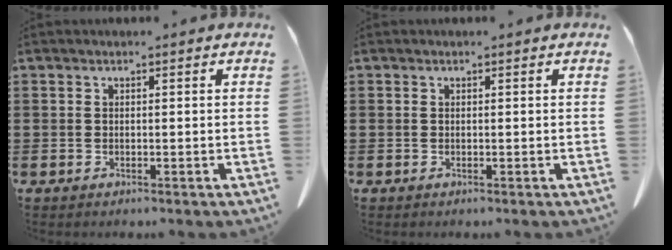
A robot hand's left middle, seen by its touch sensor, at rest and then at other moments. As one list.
[{"total": 0.0}]